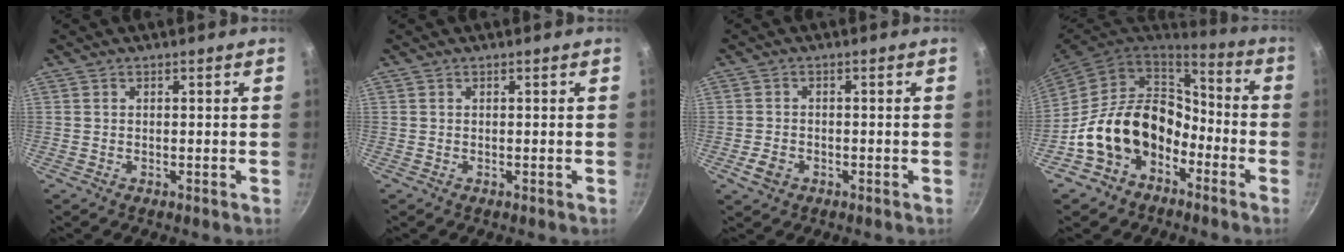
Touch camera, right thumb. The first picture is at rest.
{"total": 0.0}
{"total": 3.3, "force": [-1.5, 2.4, 1.7], "torque": [-0.029, 0.013, -0.026]}
{"total": 17.0, "force": [-6.1, 12.6, 9.7], "torque": [-0.135, 0.067, -0.106]}